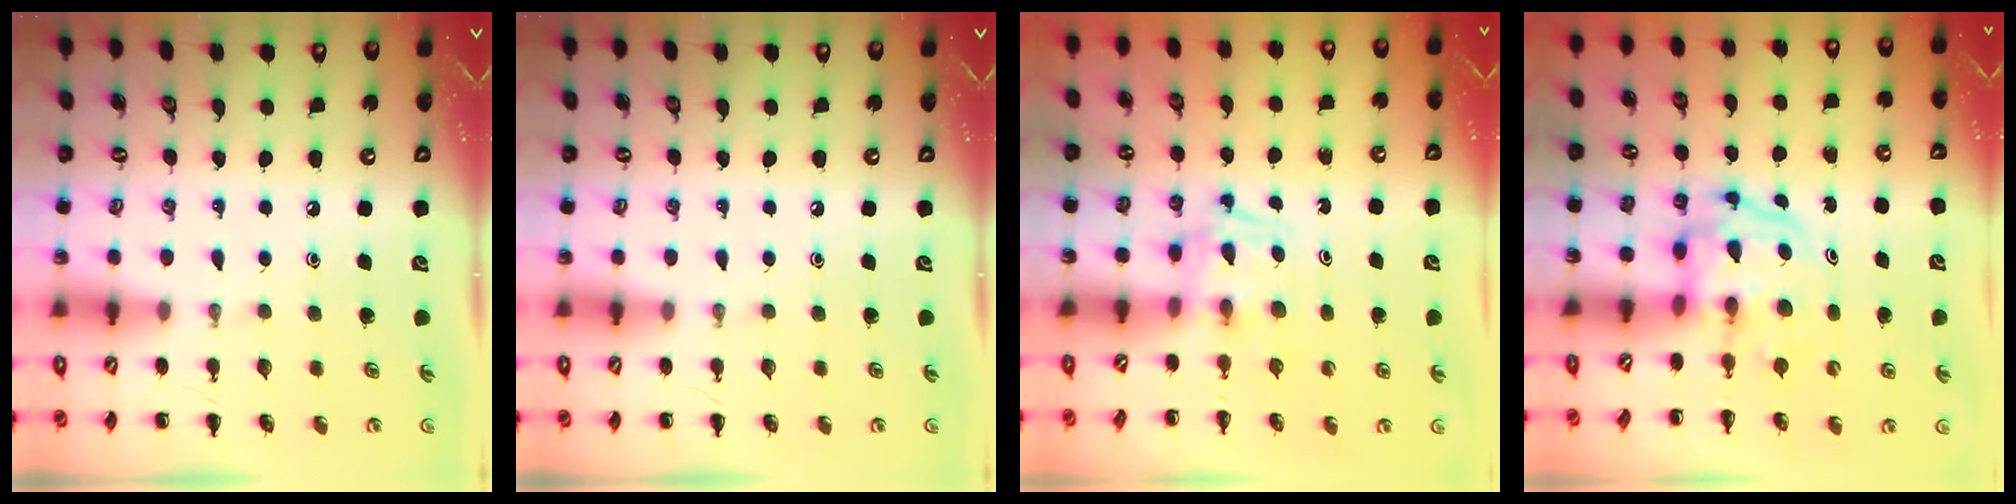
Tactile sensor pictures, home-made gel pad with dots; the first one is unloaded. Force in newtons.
{"total": 0.0}
{"total": 2.5, "press": 2.3, "slide": 1.0}
{"total": 3.9, "press": 3.9, "slide": 0.6}